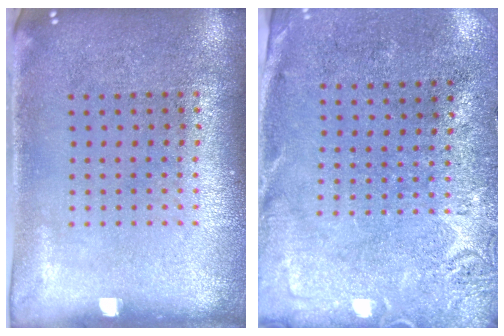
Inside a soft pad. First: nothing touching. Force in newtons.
{"total": 2.6, "press": 2.1, "slide": 1.6}